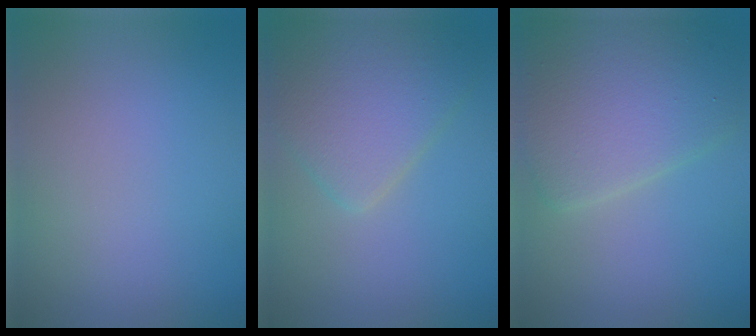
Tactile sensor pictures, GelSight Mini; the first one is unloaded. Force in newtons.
{"total": 6.3, "press": 6.3, "slide": 0.3}
{"total": 7.6, "press": 7.6, "slide": 0.3}